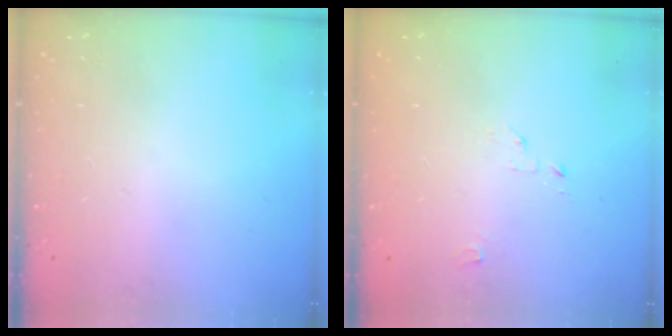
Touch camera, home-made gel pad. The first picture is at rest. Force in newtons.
{"total": 2.1, "press": 2.1, "slide": 0.2}